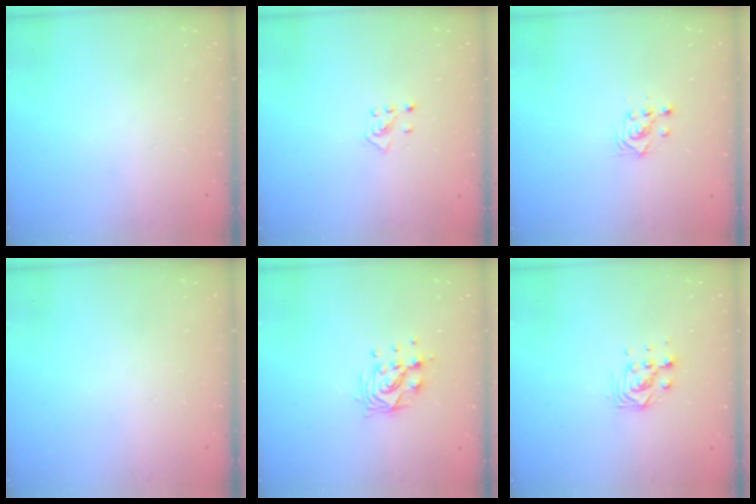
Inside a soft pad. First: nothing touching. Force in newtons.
{"total": 4.2, "press": 4.1, "slide": 0.7}
{"total": 2.3, "press": 2.3, "slide": 0.1}
{"total": 0.0}
{"total": 10.0, "press": 9.9, "slide": 1.2}
{"total": 5.5, "press": 5.4, "slide": 0.7}